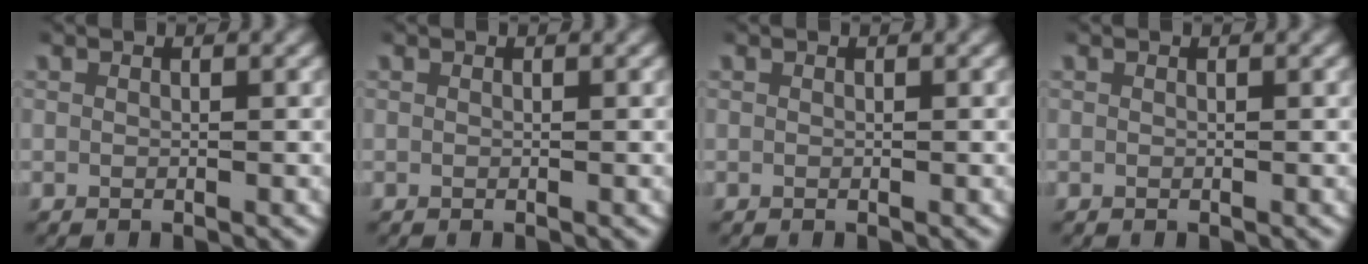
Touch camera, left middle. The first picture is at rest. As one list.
[{"total": 0.0}, {"total": 0.0}, {"total": 0.0}]